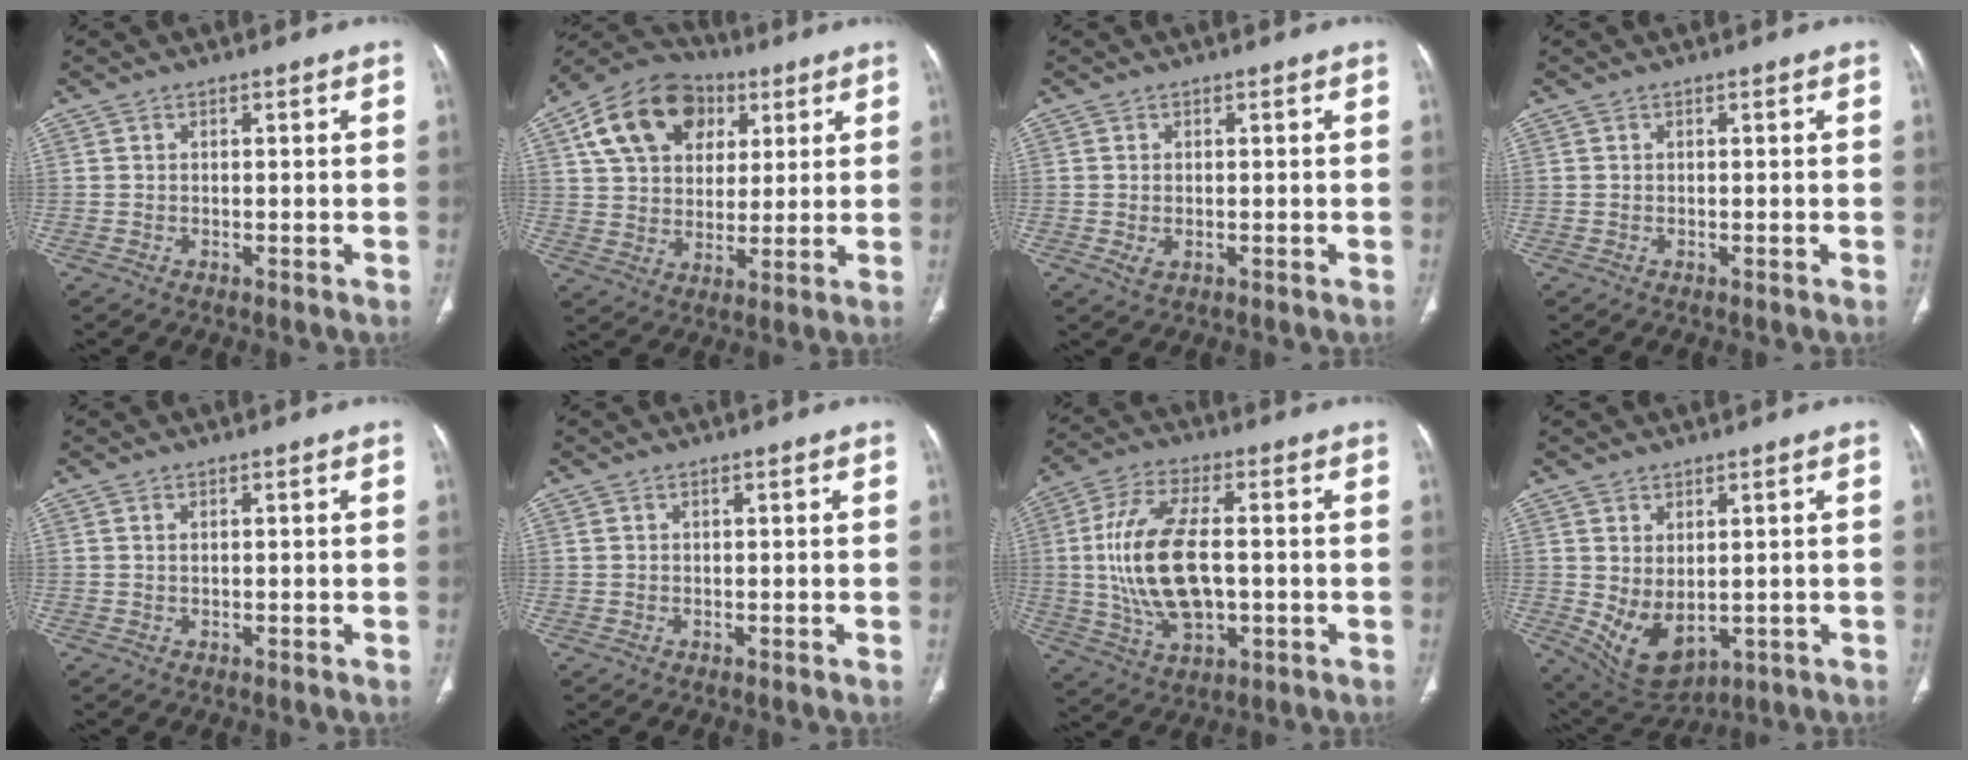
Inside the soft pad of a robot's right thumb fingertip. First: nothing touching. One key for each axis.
{"total": 17.7, "fx": 6.9, "fy": 12.7, "fz": 10.1, "tx": -0.157, "ty": 0.004, "tz": 0.115}
{"total": 1.7, "fx": -0.3, "fy": 1.1, "fz": 1.3, "tx": -0.030, "ty": -0.002, "tz": -0.002}
{"total": 0.0}
{"total": 0.7, "fx": 0.4, "fy": 0.2, "fz": 0.5, "tx": -0.013, "ty": 0.003, "tz": 0.010}
{"total": 0.6, "fx": 0.4, "fy": 0.2, "fz": 0.3, "tx": -0.010, "ty": 0.004, "tz": 0.011}
{"total": 16.6, "fx": 0.0, "fy": 8.2, "fz": 14.4, "tx": -0.285, "ty": 0.003, "tz": 0.006}
{"total": 8.7, "fx": -0.5, "fy": 5.2, "fz": 7.0, "tx": -0.111, "ty": -0.009, "tz": 0.024}